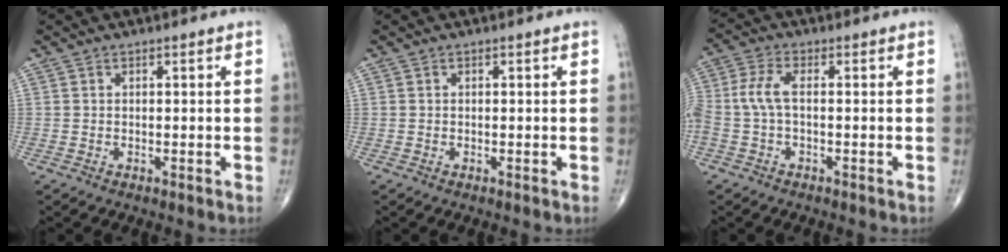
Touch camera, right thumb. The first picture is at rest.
{"total": 0.0}
{"total": 5.6, "force": [-0.6, 2.5, 5.1], "torque": [-0.135, 0.016, -0.017]}